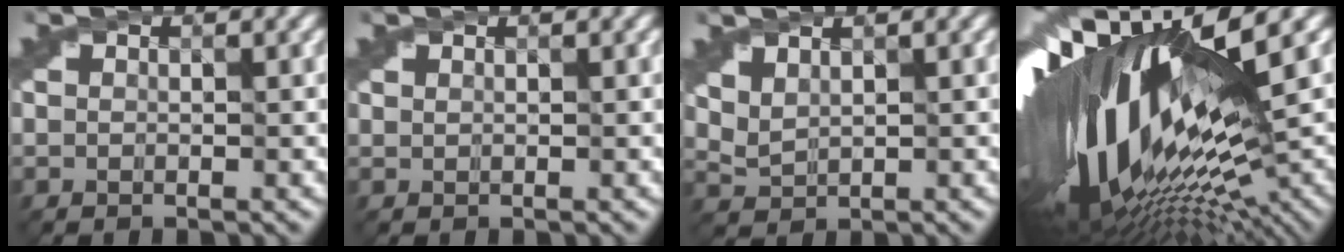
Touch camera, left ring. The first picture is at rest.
{"total": 0.5, "force": [0.5, 0.1, 0.0], "torque": [0.000, -0.002, 0.011]}
{"total": 1.8, "force": [1.5, 0.7, 0.9], "torque": [-0.025, 0.011, 0.043]}
{"total": 19.7, "force": [0.2, 7.1, 18.4], "torque": [-0.346, -0.058, 0.036]}